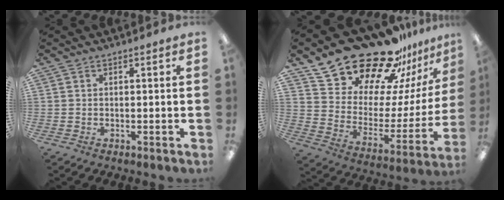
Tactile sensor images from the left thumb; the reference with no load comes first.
{"total": 26.0, "force": [21.7, 11.1, 9.0], "torque": [-0.144, -0.160, 0.395]}